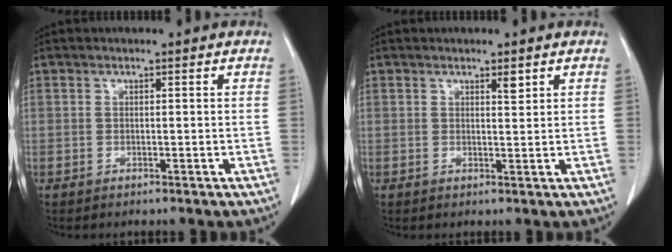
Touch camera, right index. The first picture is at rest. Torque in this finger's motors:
{"motor_torque": [0.03, 0.02, 0.00, 0.00]}